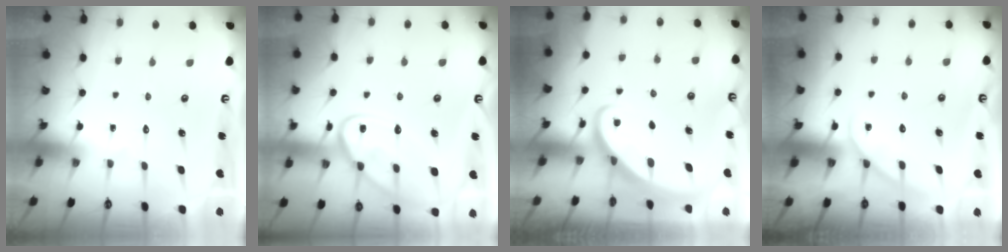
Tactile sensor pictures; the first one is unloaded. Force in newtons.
{"total": 14.0, "press": 14.0, "slide": 1.0}
{"total": 2.5, "press": 2.5, "slide": 0.3}
{"total": 3.5, "press": 3.4, "slide": 0.4}